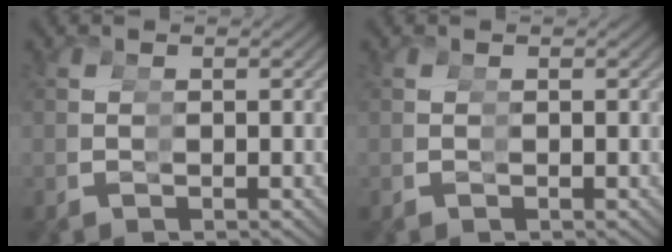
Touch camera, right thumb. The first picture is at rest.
{"total": 0.0}